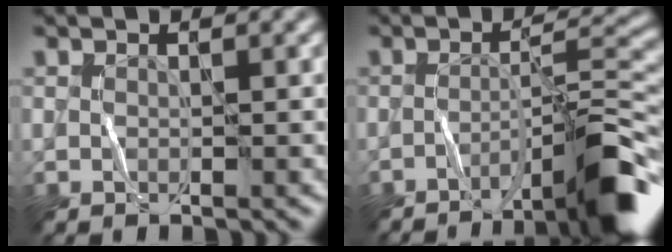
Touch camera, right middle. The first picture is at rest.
{"total": 7.9, "force": [-4.7, 0.9, 6.3], "torque": [-0.080, 0.017, -0.078]}